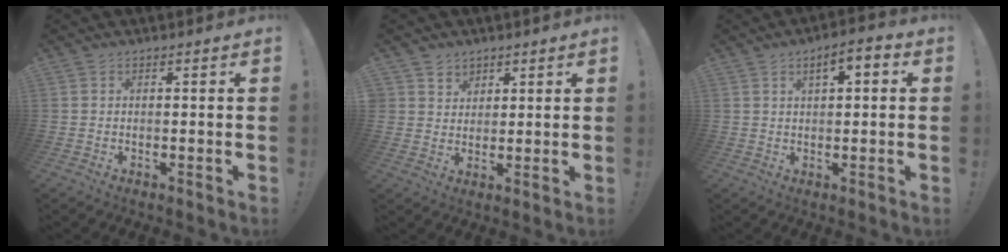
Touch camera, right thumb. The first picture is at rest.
{"total": 4.4, "force": [3.0, 3.3, -0.1], "torque": [0.003, -0.024, 0.055]}
{"total": 4.8, "force": [1.5, 1.9, 4.1], "torque": [-0.065, -0.002, 0.021]}